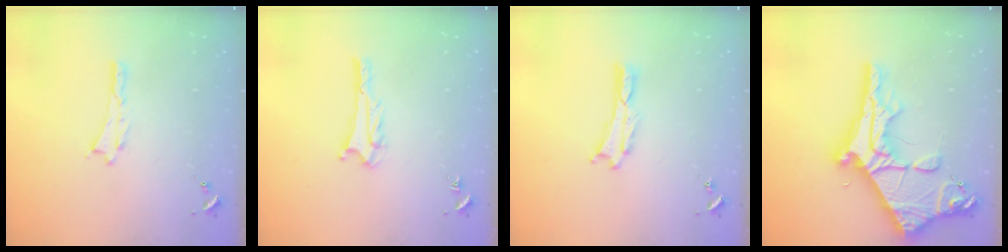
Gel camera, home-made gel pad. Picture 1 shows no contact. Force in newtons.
{"total": 2.8, "press": 2.8, "slide": 0.2}
{"total": 0.0}
{"total": 12.9, "press": 12.9, "slide": 1.3}